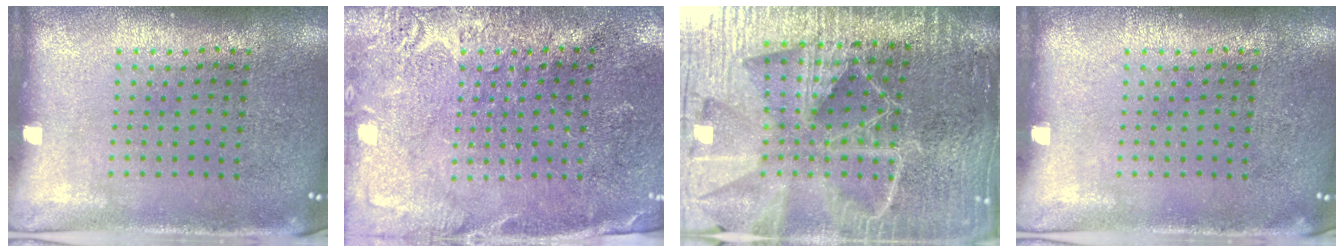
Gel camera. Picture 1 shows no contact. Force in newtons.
{"total": 2.7, "press": 2.6, "slide": 0.5}
{"total": 6.3, "press": 5.5, "slide": 3.2}
{"total": 0.0}